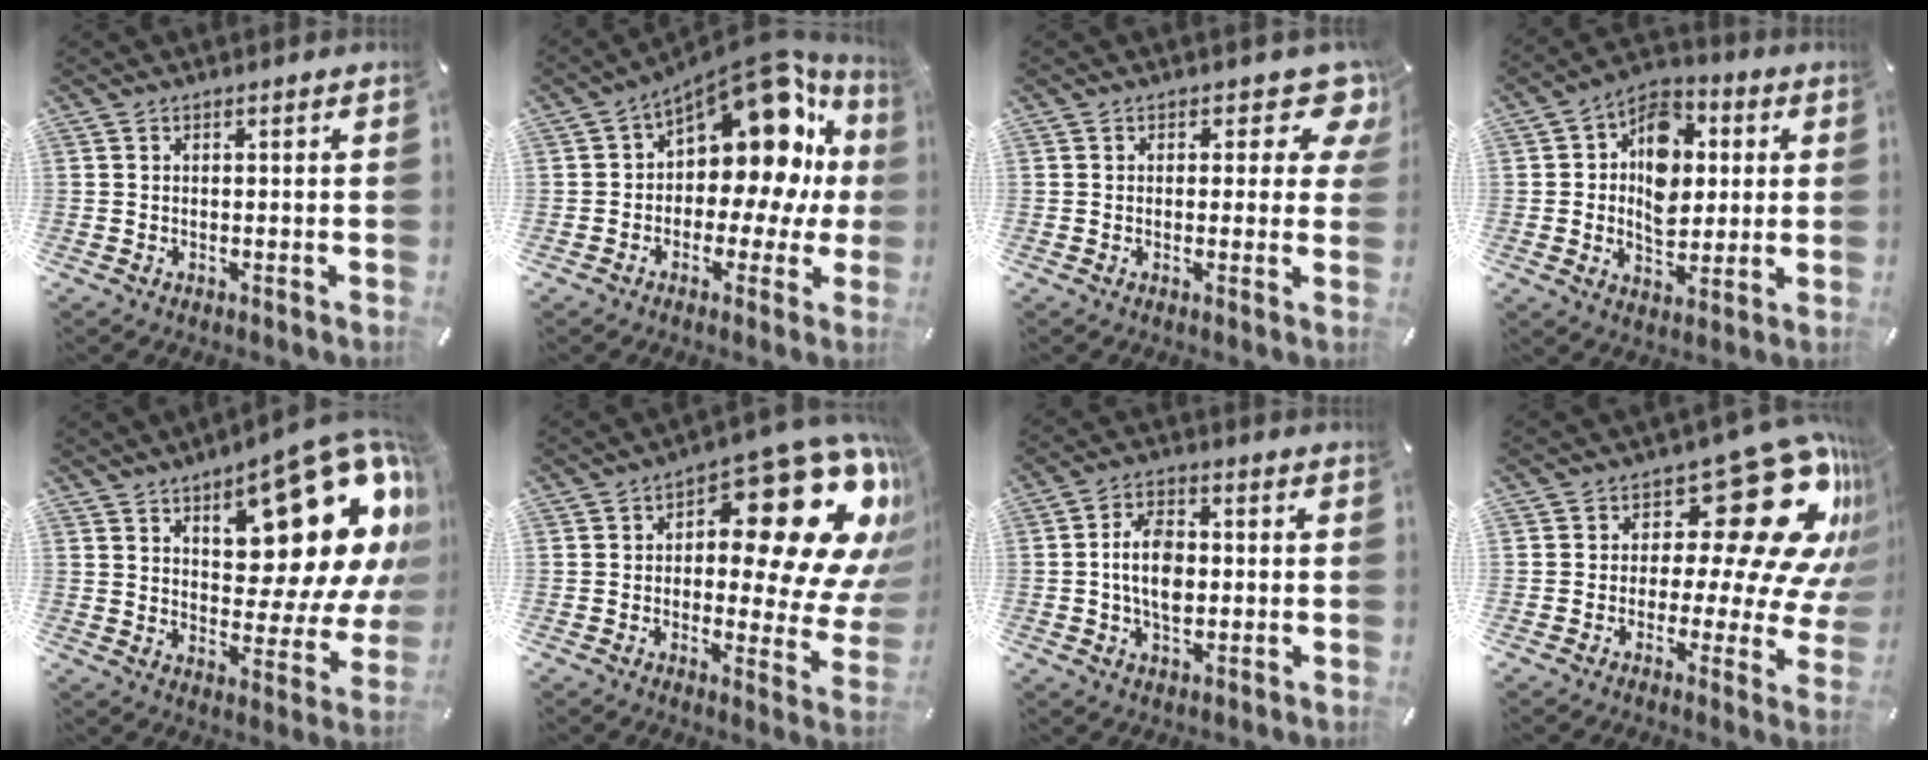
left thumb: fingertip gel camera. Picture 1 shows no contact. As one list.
[{"total": 17.4, "force": [7.2, 10.3, 12.0], "torque": [-0.152, -0.068, 0.117]}, {"total": 8.4, "force": [4.0, 4.3, 6.0], "torque": [-0.058, -0.026, 0.064]}, {"total": 12.0, "force": [0.4, 9.6, 7.2], "torque": [-0.120, 0.017, 0.010]}, {"total": 23.7, "force": [13.7, 10.1, 16.5], "torque": [-0.198, -0.101, 0.225]}, {"total": 23.4, "force": [9.9, 10.3, 18.5], "torque": [-0.225, -0.086, 0.159]}, {"total": 9.0, "force": [-0.4, 5.8, 6.9], "torque": [-0.128, 0.005, -0.011]}, {"total": 23.8, "force": [9.1, 10.8, 19.1], "torque": [-0.257, -0.066, 0.154]}]